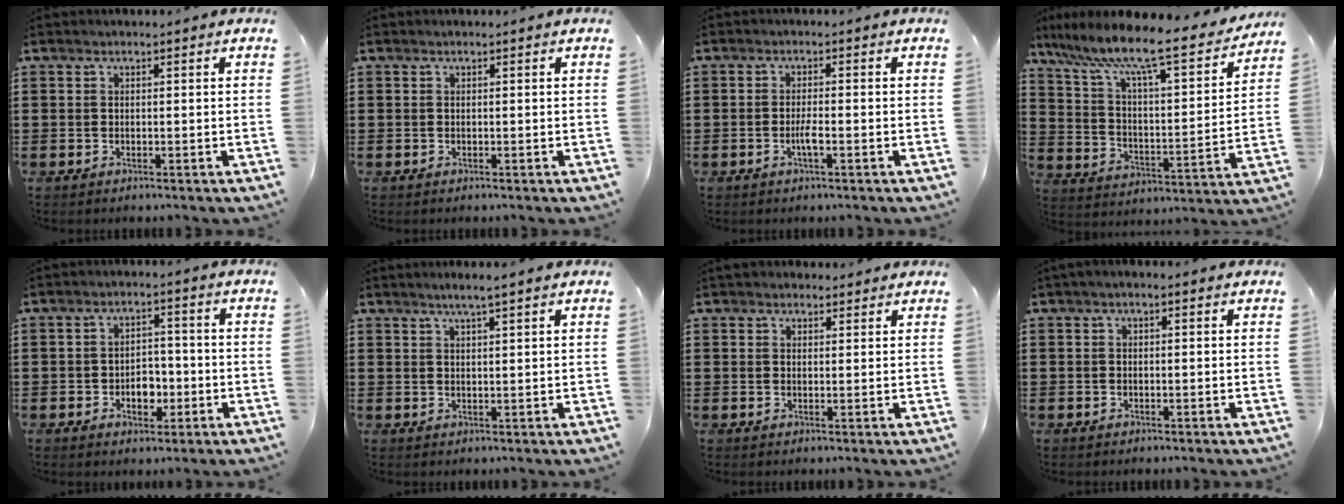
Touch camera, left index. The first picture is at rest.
{"total": 0.0}
{"total": 2.4, "force": [-0.9, 0.3, 2.2], "torque": [-0.046, -0.003, -0.018]}
{"total": 10.6, "force": [8.9, 0.7, 5.7], "torque": [-0.147, -0.060, 0.144]}
{"total": 4.2, "force": [-1.5, 2.8, 2.7], "torque": [-0.046, 0.004, -0.032]}
{"total": 2.4, "force": [1.9, -0.2, 1.5], "torque": [-0.032, 0.003, 0.034]}
{"total": 1.8, "force": [1.6, 0.8, 0.2], "torque": [-0.006, 0.006, 0.031]}
{"total": 0.8, "force": [-0.3, 0.6, 0.3], "torque": [-0.008, 0.004, -0.007]}